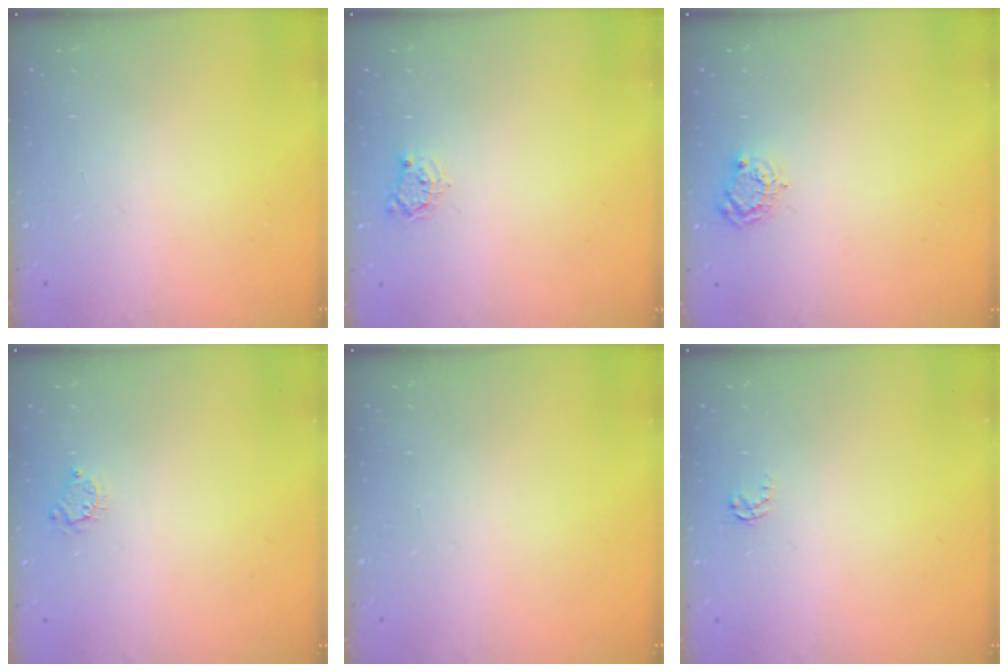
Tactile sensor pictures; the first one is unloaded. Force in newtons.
{"total": 3.7, "press": 3.7, "slide": 0.4}
{"total": 4.8, "press": 4.7, "slide": 0.5}
{"total": 3.3, "press": 3.3, "slide": 0.3}
{"total": 0.0}
{"total": 2.6, "press": 2.6, "slide": 0.4}